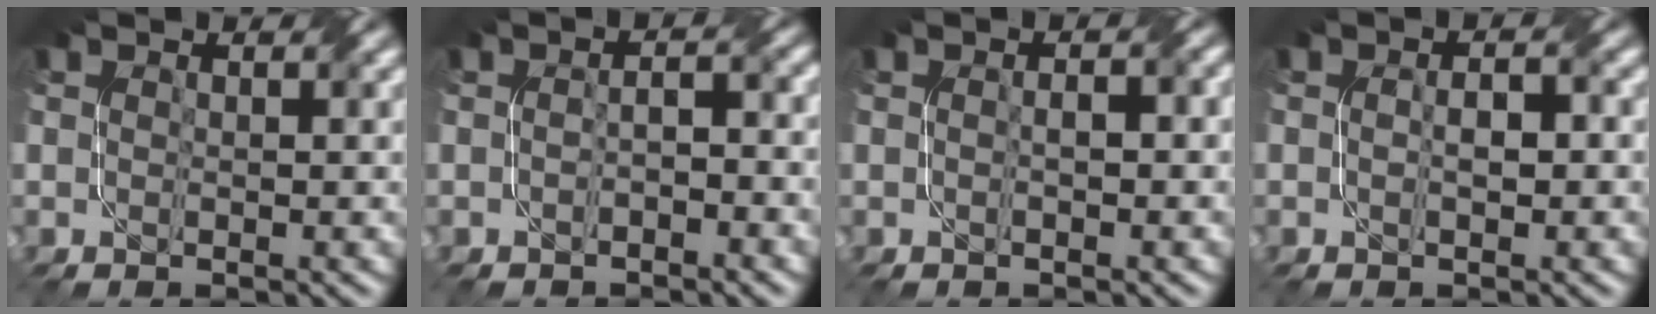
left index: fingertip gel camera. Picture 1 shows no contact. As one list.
[{"total": 1.8, "force": [-0.9, 0.5, 1.5], "torque": [-0.027, 0.005, -0.016]}, {"total": 1.9, "force": [0.2, 0.7, 1.7], "torque": [-0.019, 0.001, -0.004]}, {"total": 1.6, "force": [-0.3, 0.6, 1.5], "torque": [-0.026, 0.006, -0.004]}]